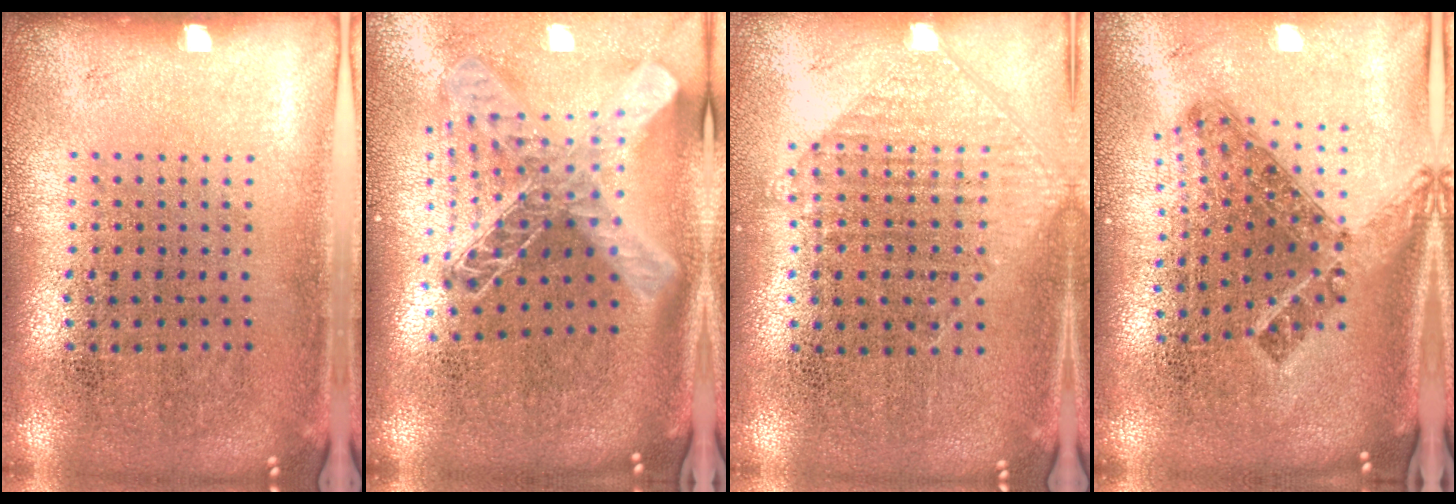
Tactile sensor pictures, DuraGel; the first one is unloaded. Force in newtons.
{"total": 2.6, "press": 1.9, "slide": 1.8}
{"total": 0.8, "press": 0.7, "slide": 0.2}
{"total": 1.4, "press": 1.0, "slide": 0.9}